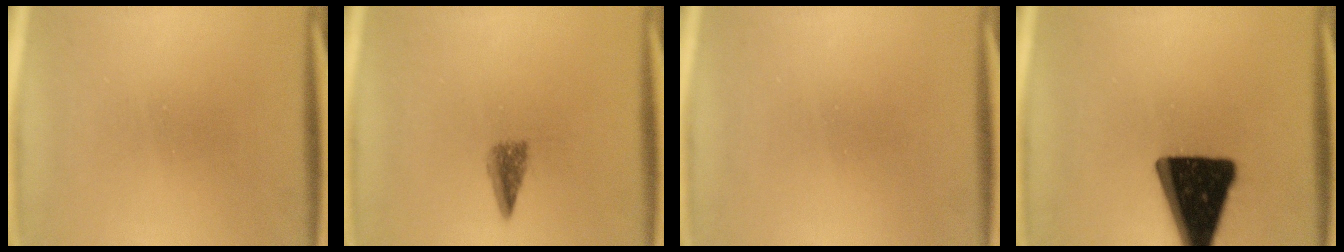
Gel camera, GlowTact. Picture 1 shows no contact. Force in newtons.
{"total": 2.7}
{"total": 1.9}
{"total": 19.3}